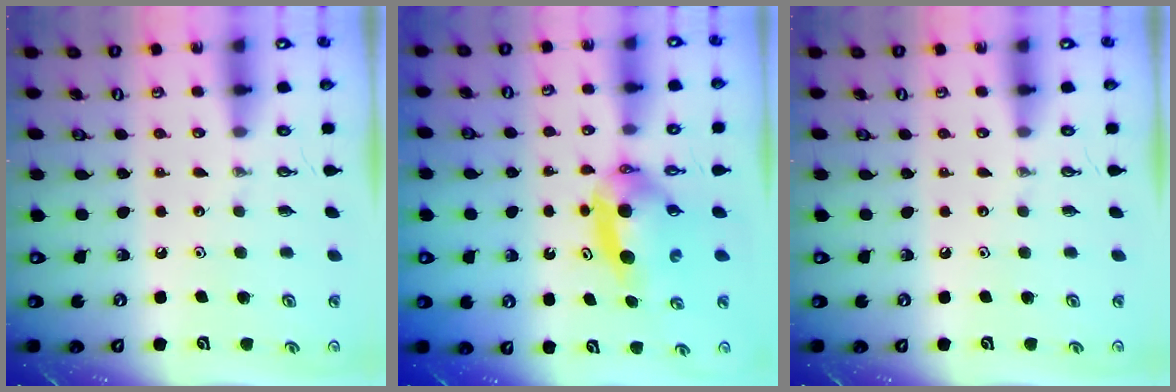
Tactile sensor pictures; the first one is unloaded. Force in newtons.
{"total": 5.8, "press": 5.5, "slide": 2.1}
{"total": 0.0}